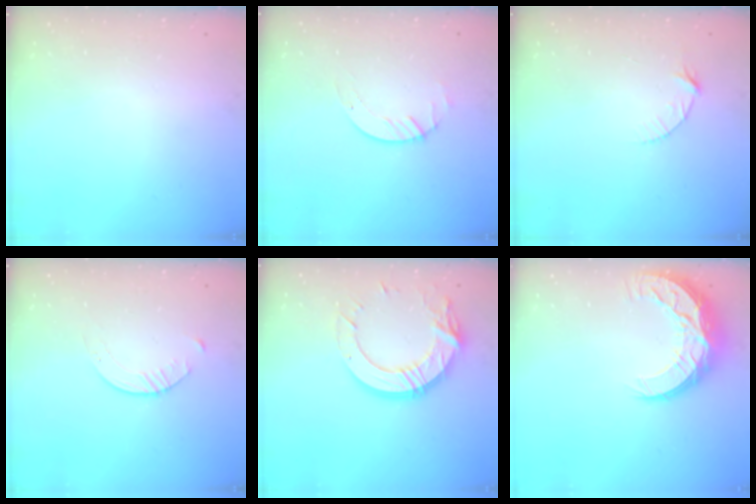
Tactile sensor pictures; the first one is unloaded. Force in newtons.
{"total": 2.7, "press": 2.7, "slide": 0.3}
{"total": 5.5, "press": 5.4, "slide": 0.6}
{"total": 2.1, "press": 2.0, "slide": 0.3}
{"total": 16.0, "press": 16.0, "slide": 1.0}
{"total": 13.1, "press": 13.1, "slide": 0.6}